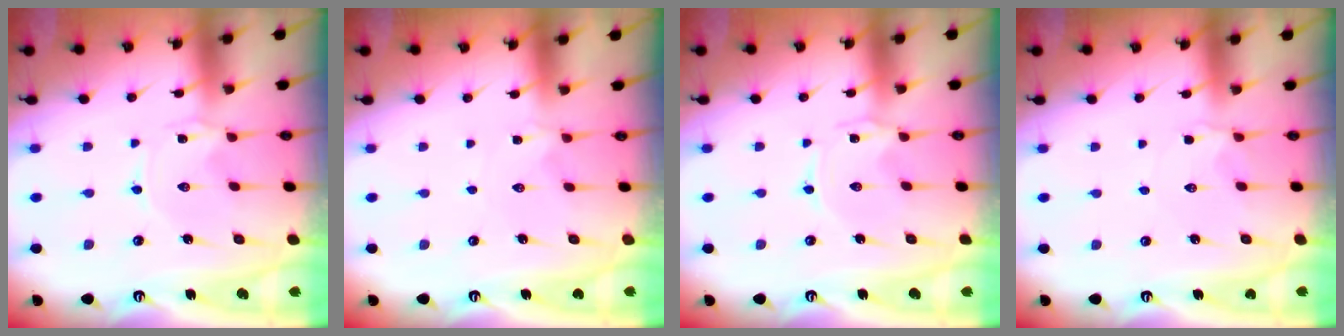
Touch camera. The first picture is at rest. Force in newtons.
{"total": 1.2, "press": 1.2, "slide": 0.4}
{"total": 0.0}
{"total": 1.9, "press": 1.8, "slide": 0.7}